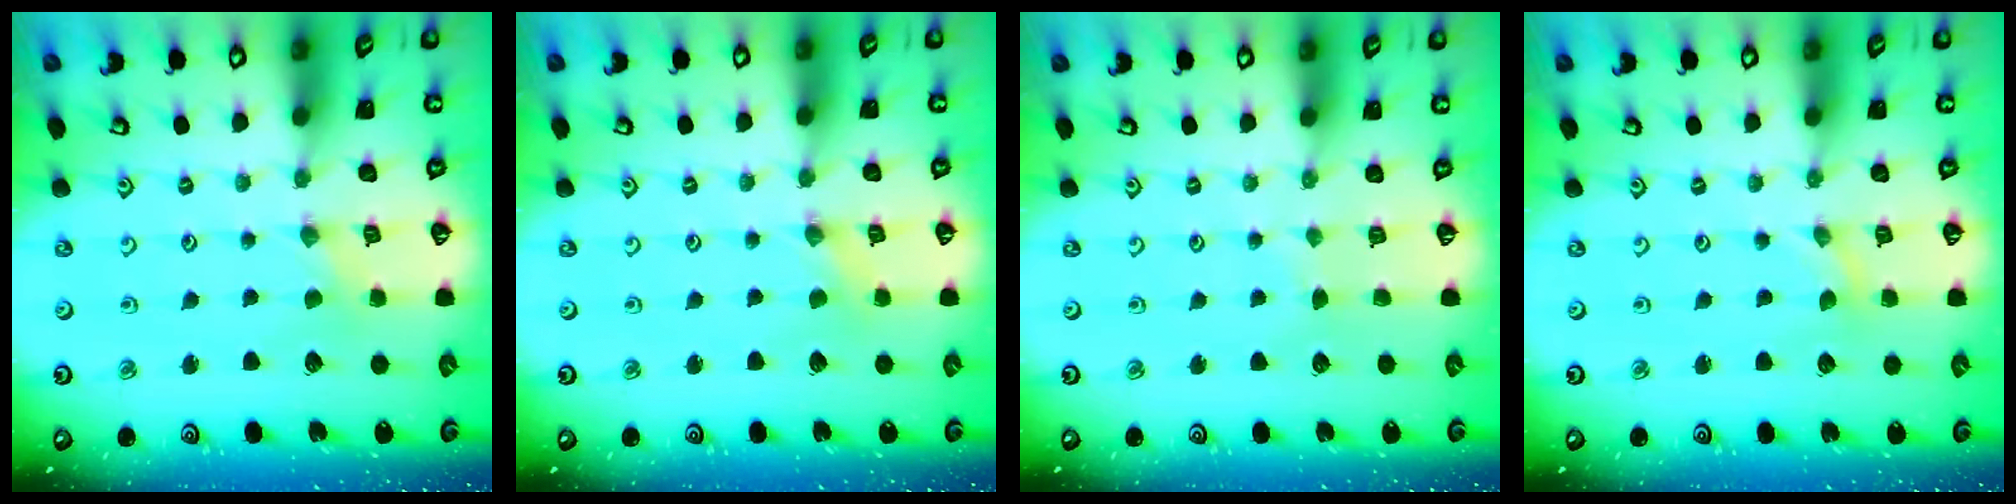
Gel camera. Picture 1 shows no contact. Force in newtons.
{"total": 0.0}
{"total": 1.6, "press": 1.6, "slide": 0.2}
{"total": 0.0}